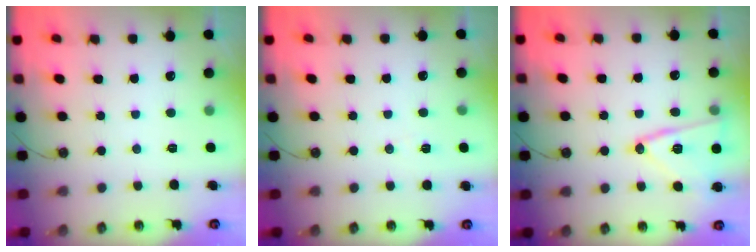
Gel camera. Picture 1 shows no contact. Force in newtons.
{"total": 3.7, "press": 3.3, "slide": 1.6}
{"total": 14.7, "press": 14.7, "slide": 0.5}